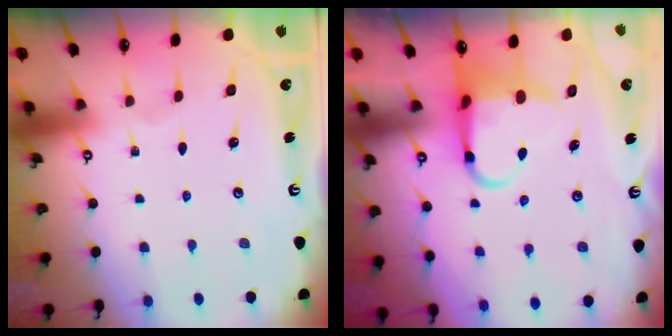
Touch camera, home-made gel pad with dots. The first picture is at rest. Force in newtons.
{"total": 6.1, "press": 6.0, "slide": 1.1}